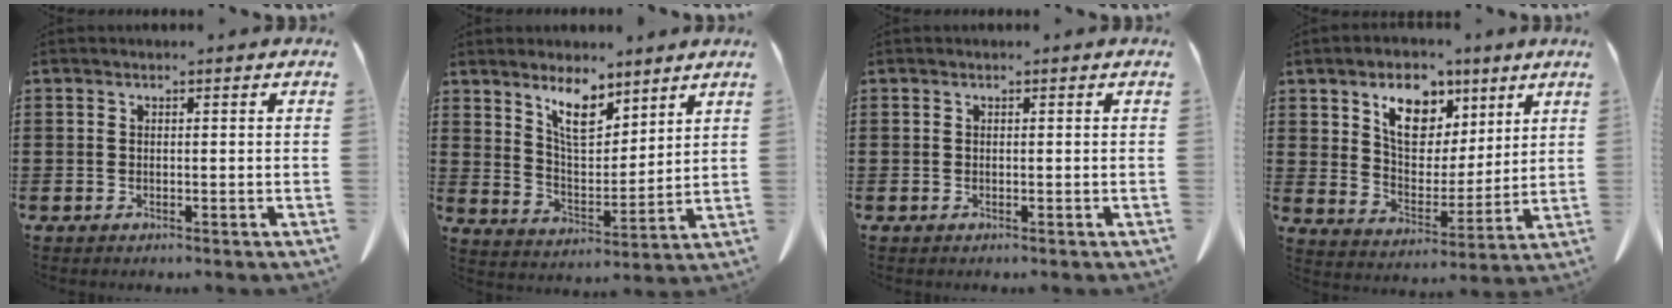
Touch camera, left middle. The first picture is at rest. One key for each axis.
{"total": 7.9, "fx": 6.0, "fy": 3.0, "fz": 4.2, "tx": -0.087, "ty": -0.024, "tz": 0.109}
{"total": 0.0}
{"total": 9.4, "fx": 5.7, "fy": 6.1, "fz": 4.2, "tx": -0.086, "ty": -0.011, "tz": 0.103}